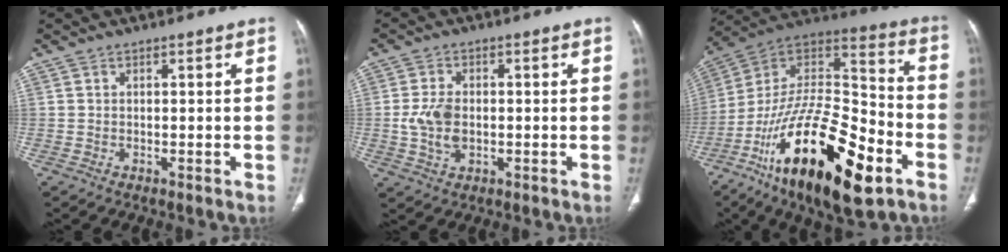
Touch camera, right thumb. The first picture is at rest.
{"total": 6.4, "force": [-0.4, 4.1, 5.0], "torque": [-0.102, 0.002, -0.005]}
{"total": 30.6, "force": [-14.2, 11.7, 24.4], "torque": [-0.427, 0.053, -0.236]}